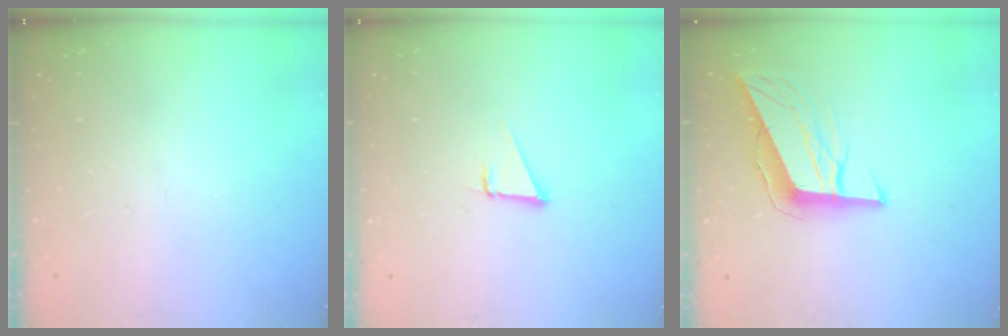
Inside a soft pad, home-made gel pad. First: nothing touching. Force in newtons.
{"total": 1.9, "press": 1.9, "slide": 0.1}
{"total": 10.5, "press": 10.2, "slide": 2.4}